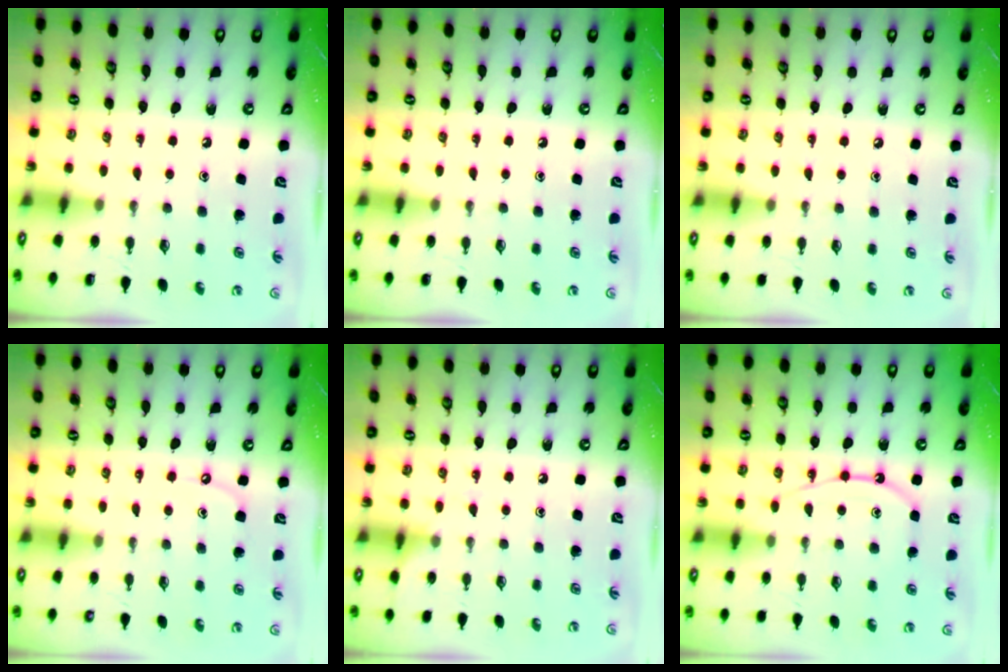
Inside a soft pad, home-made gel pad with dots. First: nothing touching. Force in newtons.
{"total": 0.0}
{"total": 2.5, "press": 2.5, "slide": 0.4}
{"total": 3.4, "press": 3.4, "slide": 0.3}
{"total": 4.7, "press": 4.7, "slide": 0.6}
{"total": 10.6, "press": 10.5, "slide": 1.1}